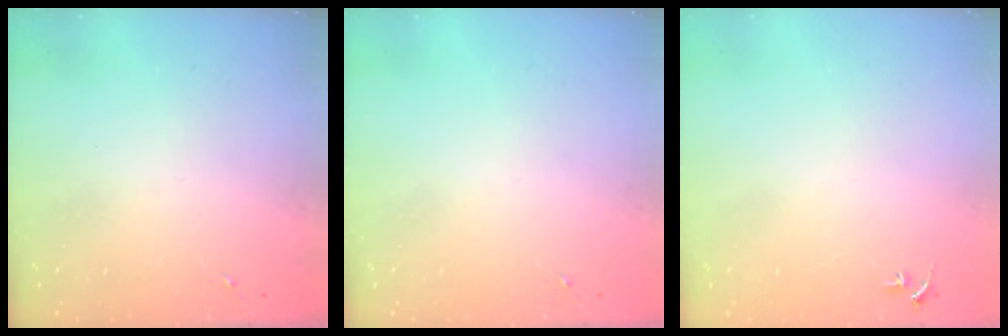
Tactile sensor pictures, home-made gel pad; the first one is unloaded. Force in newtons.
{"total": 0.0}
{"total": 3.1, "press": 3.1, "slide": 0.4}